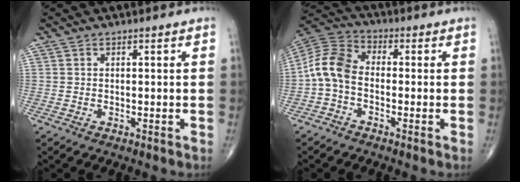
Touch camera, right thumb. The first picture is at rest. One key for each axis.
{"total": 8.5, "fx": -1.7, "fy": 5.6, "fz": 6.1, "tx": -0.118, "ty": 0.028, "tz": -0.051}